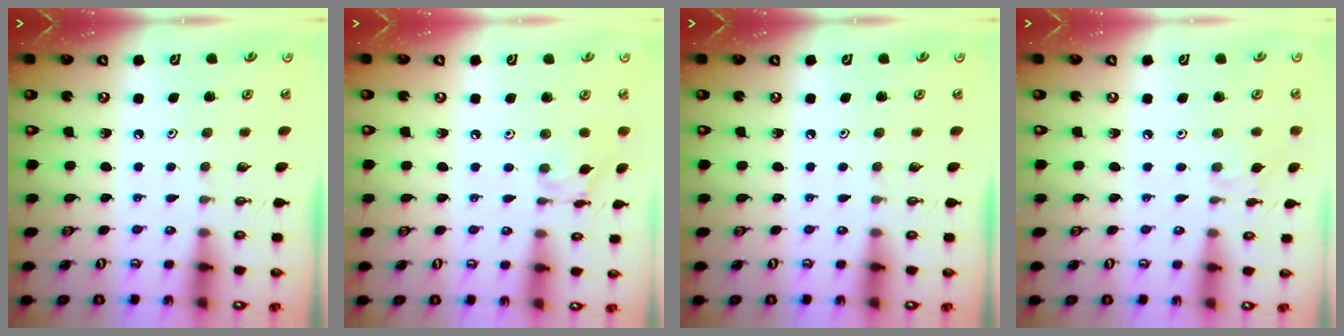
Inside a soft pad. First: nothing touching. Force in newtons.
{"total": 8.2, "press": 8.2, "slide": 0.5}
{"total": 0.0}
{"total": 4.0, "press": 3.9, "slide": 0.6}